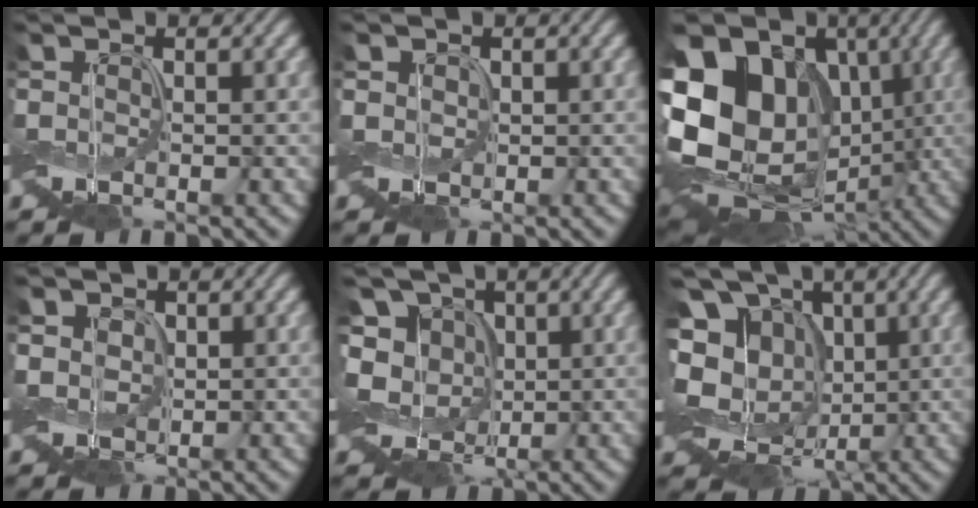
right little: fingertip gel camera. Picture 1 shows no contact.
{"total": 1.2, "force": [0.1, 1.1, 0.5], "torque": [-0.016, 0.001, -0.003]}
{"total": 17.1, "force": [0.2, 13.6, 10.3], "torque": [-0.185, 0.018, 0.013]}
{"total": 2.5, "force": [0.1, 2.1, 1.2], "torque": [-0.029, 0.000, -0.006]}
{"total": 8.2, "force": [-0.1, 6.9, 4.4], "torque": [-0.090, 0.006, -0.026]}
{"total": 14.3, "force": [1.9, 11.7, 8.1], "torque": [-0.190, 0.001, 0.027]}